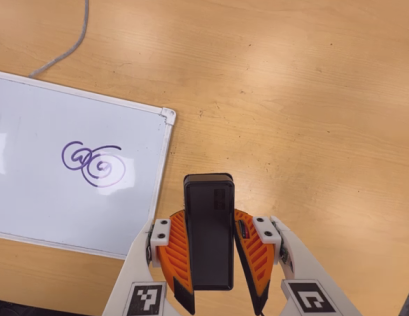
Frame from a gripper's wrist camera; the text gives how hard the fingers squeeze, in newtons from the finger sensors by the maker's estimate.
{"total": 8.5, "left": 6.9, "right": 10.2}